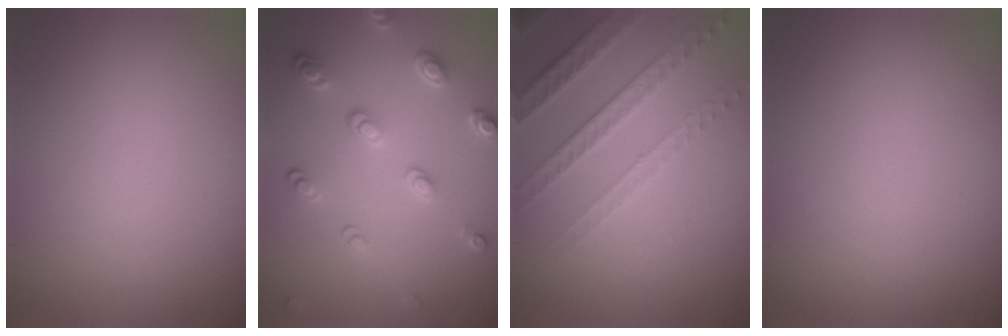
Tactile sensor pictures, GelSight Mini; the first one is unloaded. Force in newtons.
{"total": 3.3, "press": 2.8, "slide": 1.7}
{"total": 4.7, "press": 3.3, "slide": 3.3}
{"total": 0.0}